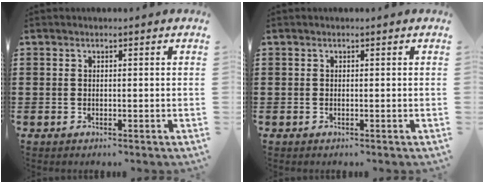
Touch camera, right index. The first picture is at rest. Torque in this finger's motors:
{"motor_torque": [-0.07, 0.33, 0.00, -0.01]}